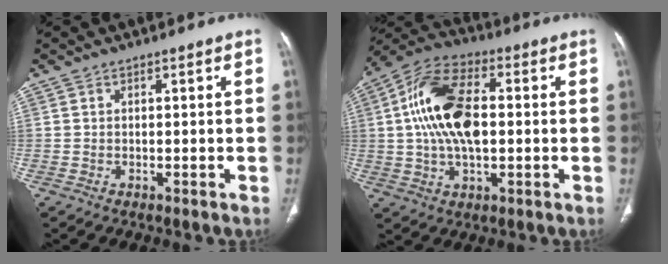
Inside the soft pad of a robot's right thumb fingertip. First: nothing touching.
{"total": 16.4, "force": [1.3, 8.7, 13.9], "torque": [-0.266, 0.021, 0.018]}